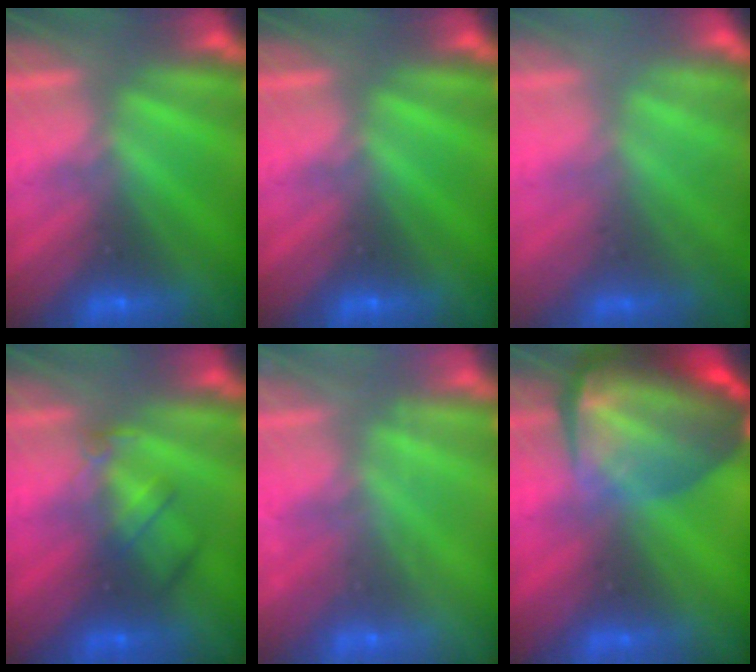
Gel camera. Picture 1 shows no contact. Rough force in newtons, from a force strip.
{"total": 0.0}
{"total": 2.1}
{"total": 2.4}
{"total": 2.2}
{"total": 7.8}